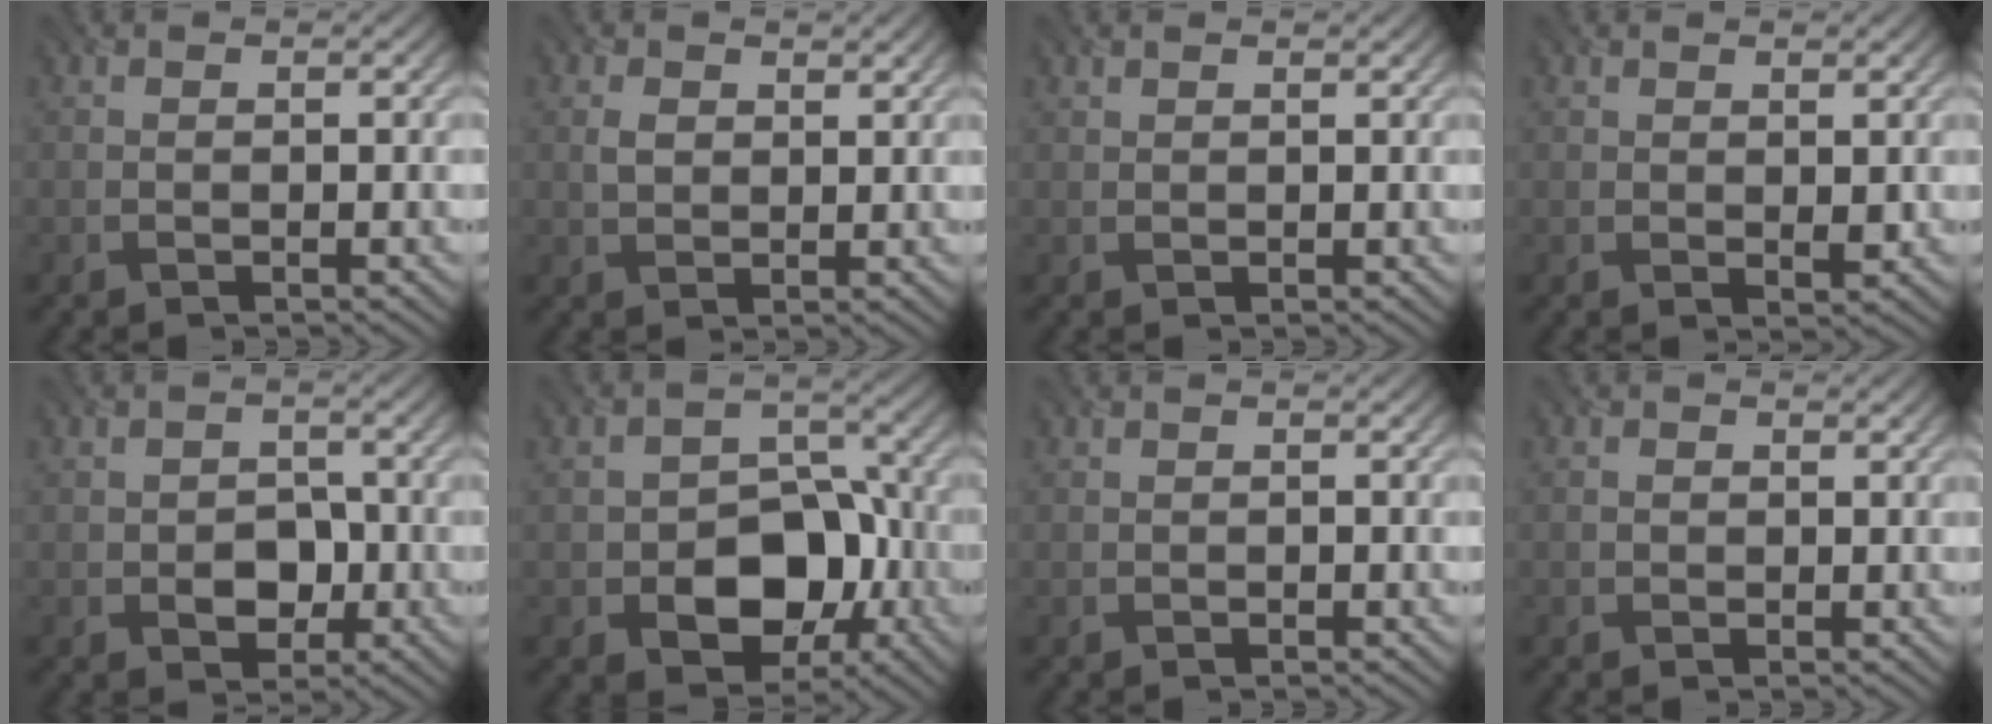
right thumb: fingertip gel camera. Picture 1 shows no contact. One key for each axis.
{"total": 2.5, "fx": 1.1, "fy": 1.7, "fz": 1.4, "tx": -0.037, "ty": -0.001, "tz": 0.023}
{"total": 0.8, "fx": 0.8, "fy": 0.3, "fz": 0.2, "tx": -0.008, "ty": 0.000, "tz": 0.018}
{"total": 1.6, "fx": 0.7, "fy": 0.7, "fz": 1.2, "tx": -0.023, "ty": -0.006, "tz": 0.017}
{"total": 3.8, "fx": -0.9, "fy": 3.0, "fz": 2.2, "tx": -0.034, "ty": -0.005, "tz": -0.017}
{"total": 10.1, "fx": -3.0, "fy": 7.1, "fz": 6.4, "tx": -0.097, "ty": -0.010, "tz": -0.052}
{"total": 0.0}
{"total": 0.9, "fx": 0.2, "fy": 0.8, "fz": 0.3, "tx": -0.008, "ty": -0.003, "tz": 0.003}